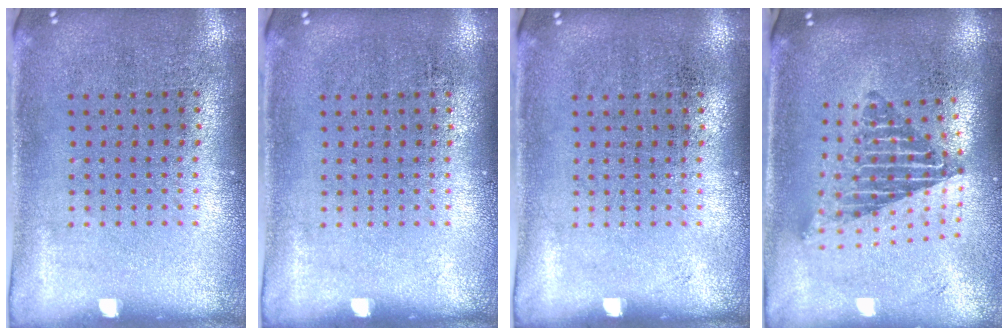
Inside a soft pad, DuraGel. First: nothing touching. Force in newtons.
{"total": 0.0}
{"total": 0.0}
{"total": 2.0, "press": 1.5, "slide": 1.4}